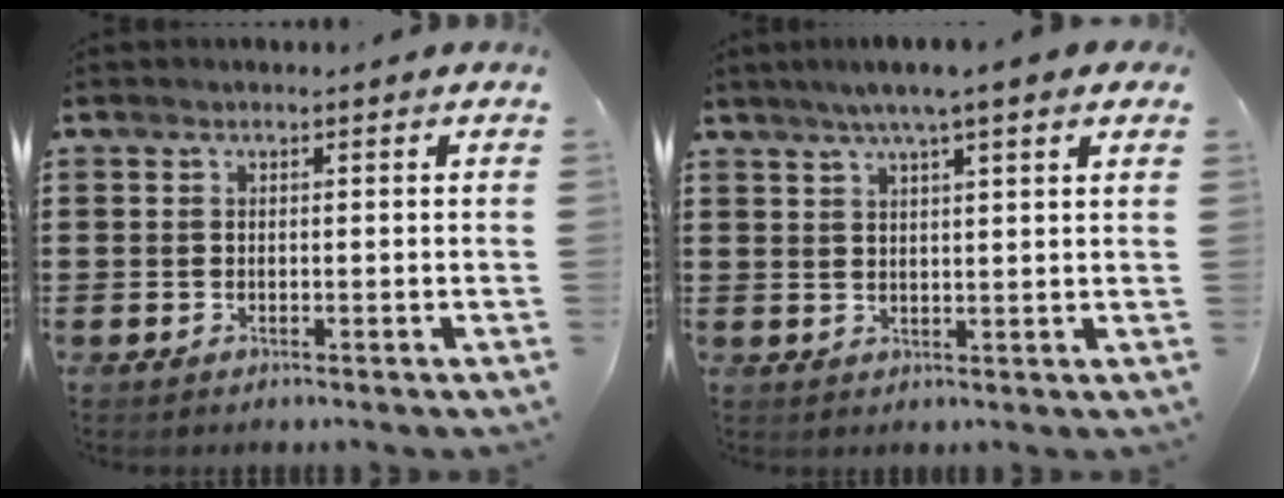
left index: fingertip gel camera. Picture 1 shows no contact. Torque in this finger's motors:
{"motor_torque": [1.25, 0.89, 1.02, 0.10]}